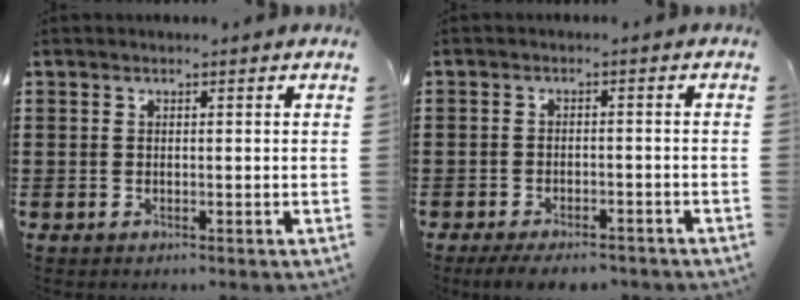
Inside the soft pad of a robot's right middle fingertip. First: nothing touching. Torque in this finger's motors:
{"motor_torque": [0.37, -0.27, 0.41, 0.01]}